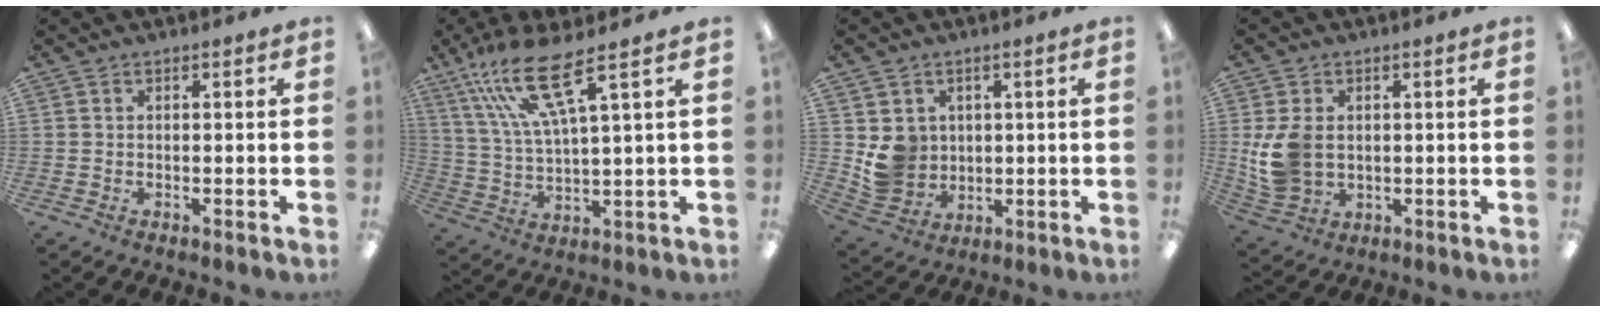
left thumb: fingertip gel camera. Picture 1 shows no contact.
{"total": 14.4, "force": [8.8, 2.8, 11.1], "torque": [-0.229, -0.030, 0.151]}
{"total": 7.9, "force": [1.8, 7.5, 1.7], "torque": [-0.040, -0.002, 0.046]}
{"total": 9.9, "force": [0.7, 7.5, 6.5], "torque": [-0.149, 0.008, 0.015]}